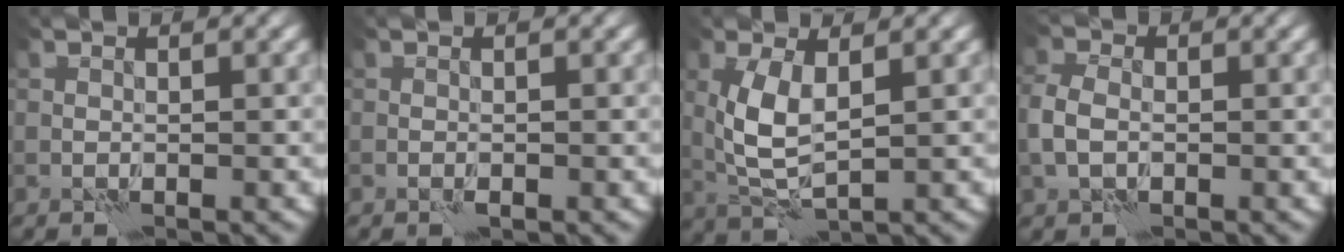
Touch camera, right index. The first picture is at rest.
{"total": 0.6, "force": [-0.3, 0.2, 0.5], "torque": [-0.010, -0.001, -0.006]}
{"total": 4.6, "force": [1.0, 1.9, 4.1], "torque": [-0.098, -0.002, 0.023]}
{"total": 3.0, "force": [-0.5, 2.2, 2.1], "torque": [-0.053, 0.002, -0.018]}